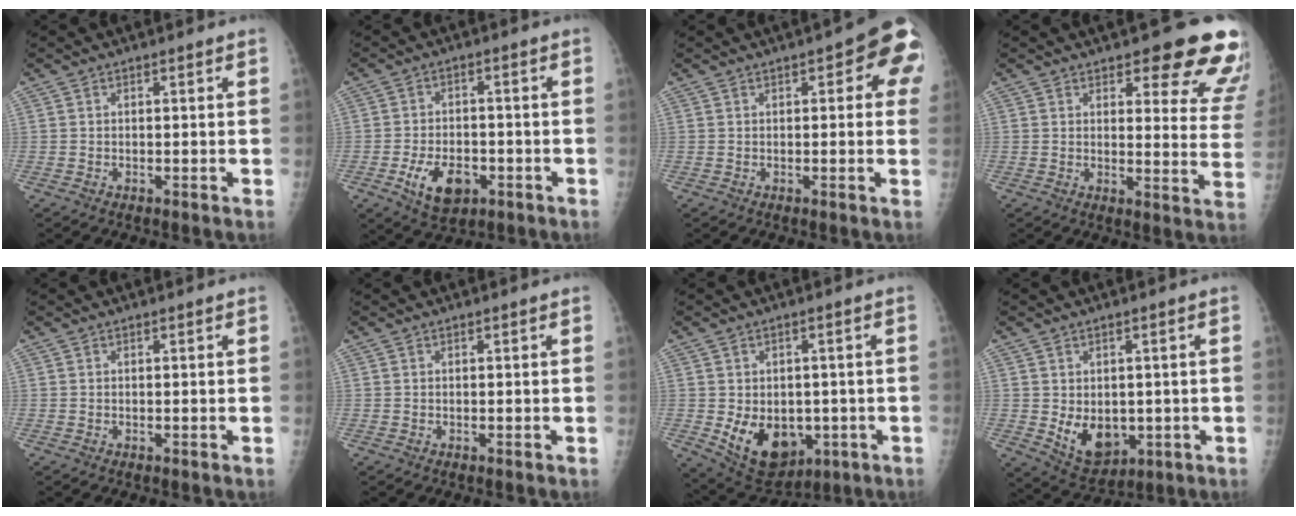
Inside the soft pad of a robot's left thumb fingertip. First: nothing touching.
{"total": 8.6, "force": [-3.5, 5.2, 5.8], "torque": [-0.086, 0.010, -0.051]}
{"total": 8.4, "force": [2.7, 3.3, 7.3], "torque": [-0.055, 0.007, 0.019]}
{"total": 15.8, "force": [11.4, 5.2, 9.6], "torque": [-0.066, -0.067, 0.119]}
{"total": 0.0}
{"total": 0.0}
{"total": 12.1, "force": [-2.6, 8.7, 8.0], "torque": [-0.096, -0.005, -0.015]}
{"total": 8.6, "force": [-1.0, 6.2, 5.9], "torque": [-0.068, -0.016, 0.006]}